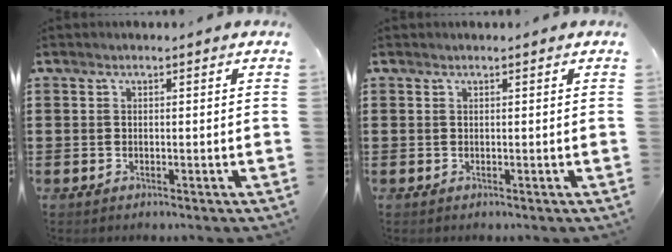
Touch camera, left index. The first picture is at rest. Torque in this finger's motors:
{"motor_torque": [0.18, 0.10, 0.05, 0.01]}